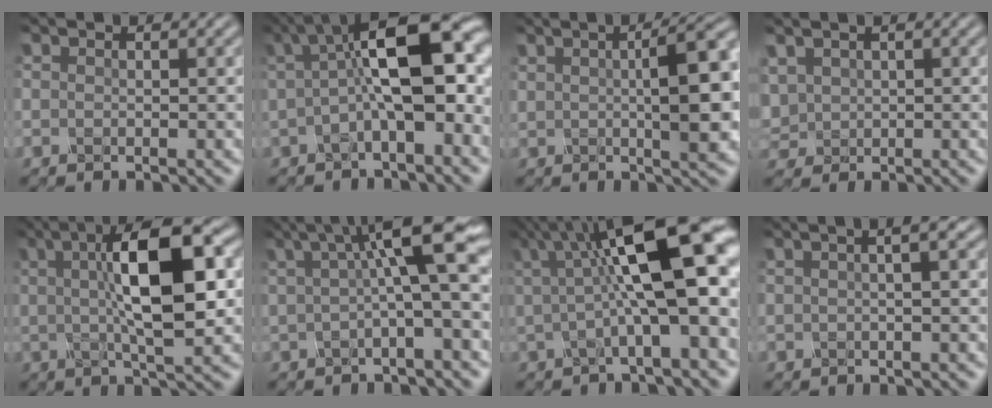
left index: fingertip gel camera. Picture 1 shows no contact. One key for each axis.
{"total": 10.4, "fx": 1.0, "fy": 3.6, "fz": 9.7, "tx": -0.148, "ty": 0.025, "tz": 0.007}
{"total": 8.1, "fx": 1.4, "fy": 2.3, "fz": 7.7, "tx": -0.097, "ty": 0.013, "tz": 0.023}
{"total": 2.3, "fx": 0.9, "fy": 1.9, "fz": 0.9, "tx": -0.030, "ty": 0.002, "tz": 0.020}
{"total": 10.6, "fx": 2.2, "fy": 3.0, "fz": 9.9, "tx": -0.147, "ty": 0.015, "tz": 0.033}
{"total": 8.2, "fx": 2.1, "fy": 1.7, "fz": 7.8, "tx": -0.105, "ty": 0.023, "tz": 0.023}
{"total": 12.1, "fx": 2.4, "fy": 3.2, "fz": 11.5, "tx": -0.165, "ty": 0.024, "tz": 0.032}
{"total": 3.1, "fx": 1.1, "fy": 1.0, "fz": 2.7, "tx": -0.024, "ty": 0.016, "tz": 0.002}